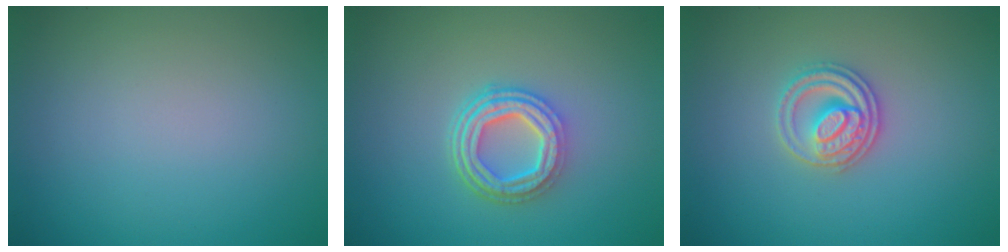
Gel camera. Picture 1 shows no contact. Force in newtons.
{"total": 5.0, "press": 3.6, "slide": 3.4}
{"total": 3.0, "press": 2.8, "slide": 0.9}